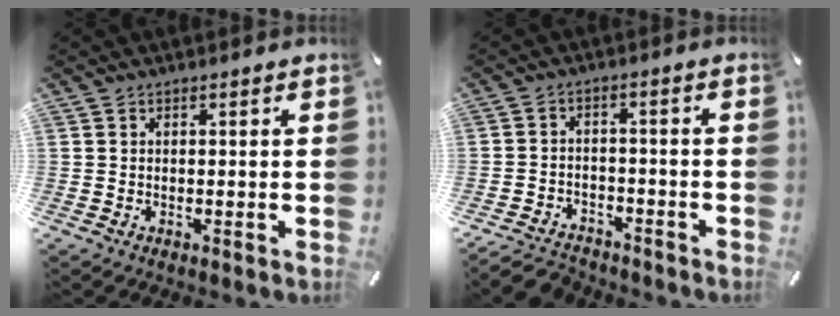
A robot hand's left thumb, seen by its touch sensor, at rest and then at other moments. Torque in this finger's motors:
{"motor_torque": [-0.02, 1.61, 0.15, 0.21, 0.06]}